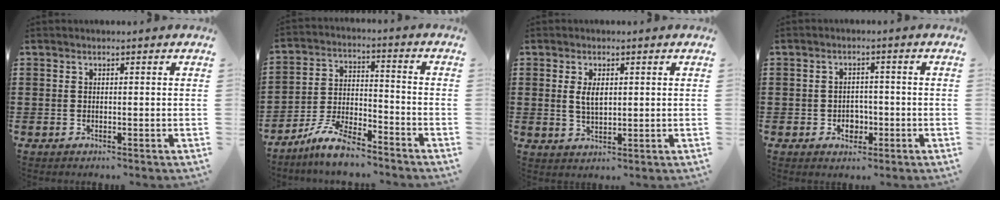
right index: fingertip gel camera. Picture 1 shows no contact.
{"total": 7.8, "force": [-6.8, 1.6, 3.4], "torque": [-0.079, 0.012, -0.133]}
{"total": 3.4, "force": [0.8, 1.6, 2.9], "torque": [-0.060, 0.007, 0.012]}
{"total": 2.8, "force": [-1.0, 2.2, 1.3], "torque": [-0.022, -0.001, -0.024]}